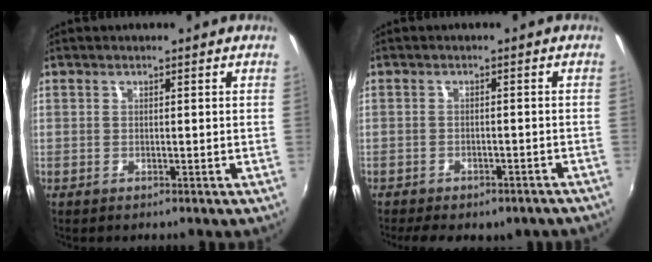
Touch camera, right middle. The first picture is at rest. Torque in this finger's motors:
{"motor_torque": [1.07, -1.07, 0.18, 0.08]}